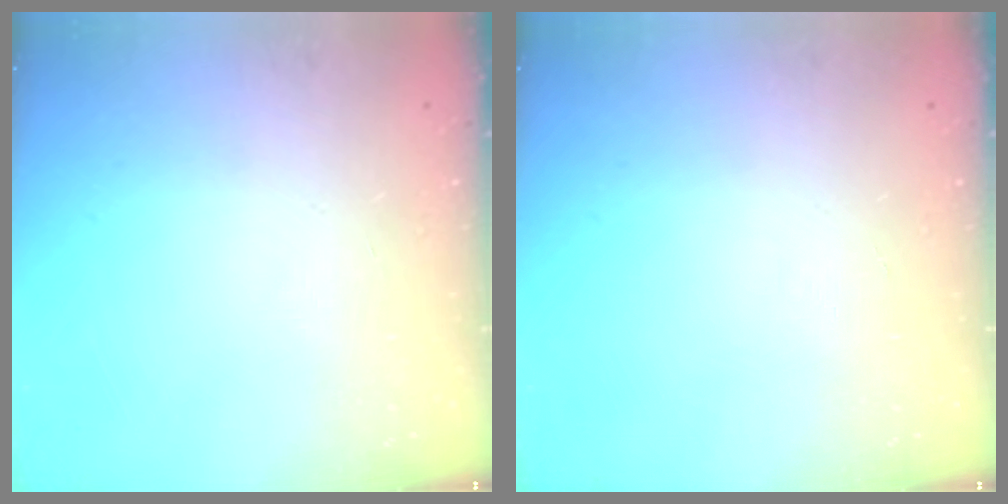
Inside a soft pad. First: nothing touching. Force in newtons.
{"total": 0.0}